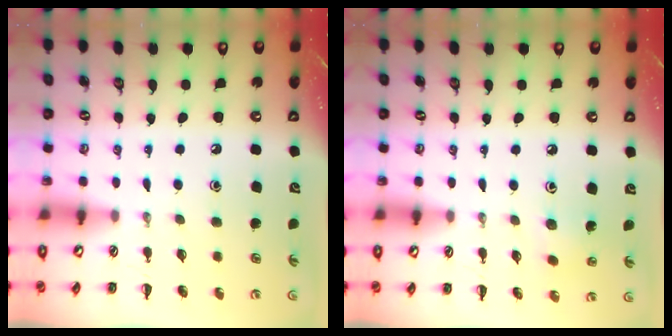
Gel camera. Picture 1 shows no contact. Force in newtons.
{"total": 2.8, "press": 2.7, "slide": 0.8}